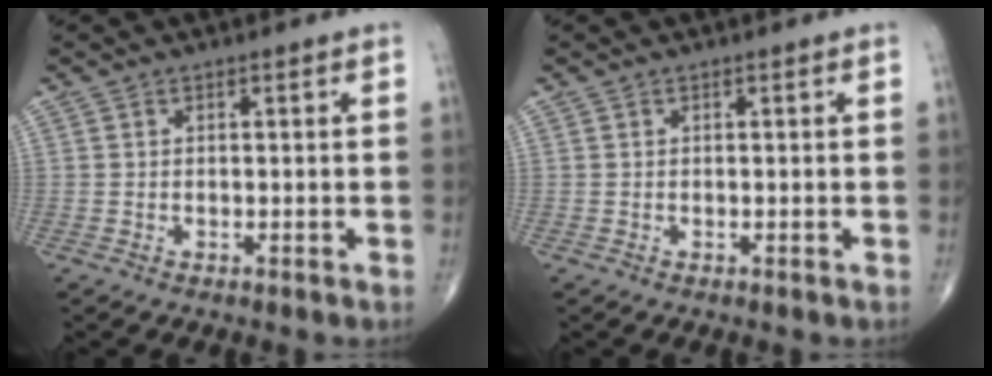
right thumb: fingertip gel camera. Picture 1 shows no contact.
{"total": 0.0}